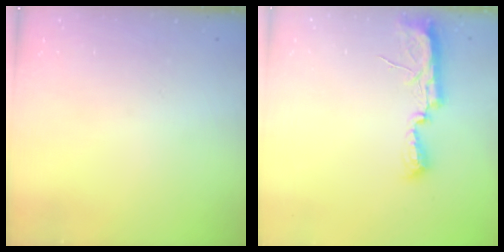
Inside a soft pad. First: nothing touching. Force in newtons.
{"total": 10.5, "press": 9.1, "slide": 5.2}